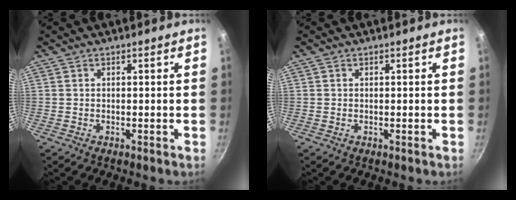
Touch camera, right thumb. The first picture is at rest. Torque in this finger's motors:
{"motor_torque": [-0.48, -0.20, -0.50, 0.23, 0.04]}